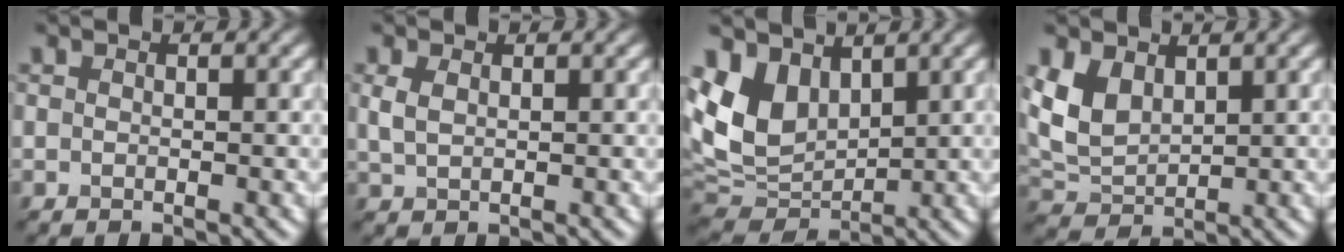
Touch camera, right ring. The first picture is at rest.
{"total": 0.0}
{"total": 5.0, "force": [2.1, 3.6, 2.7], "torque": [-0.081, -0.005, 0.067]}
{"total": 2.9, "force": [1.3, 1.9, 1.7], "torque": [-0.068, 0.000, 0.056]}